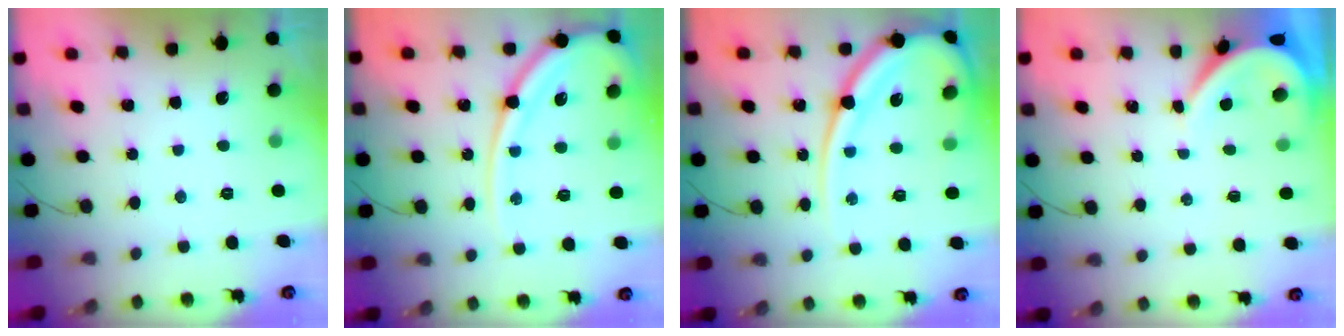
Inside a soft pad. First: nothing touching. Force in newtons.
{"total": 14.5, "press": 14.4, "slide": 1.8}
{"total": 16.3, "press": 16.2, "slide": 1.5}
{"total": 3.5, "press": 3.5, "slide": 0.4}